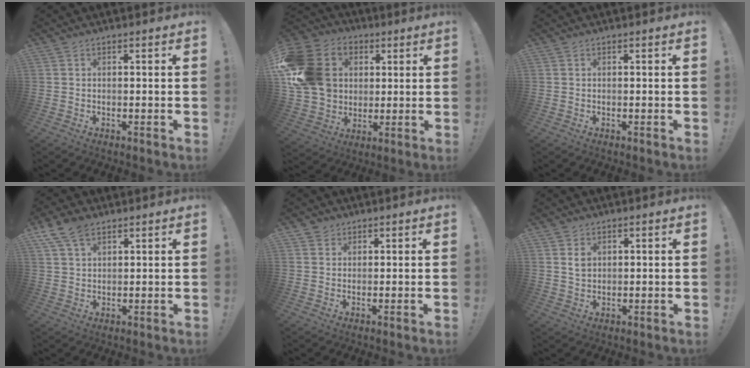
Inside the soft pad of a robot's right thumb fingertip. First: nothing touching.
{"total": 20.6, "force": [3.8, 16.9, 11.1], "torque": [-0.193, 0.003, 0.091]}
{"total": 0.0}
{"total": 7.5, "force": [4.8, 3.9, 4.2], "torque": [-0.078, -0.014, 0.095]}
{"total": 2.2, "force": [1.5, 1.7, 0.0], "torque": [0.003, -0.005, 0.025]}
{"total": 3.6, "force": [1.7, 2.6, 1.6], "torque": [-0.015, -0.003, 0.029]}